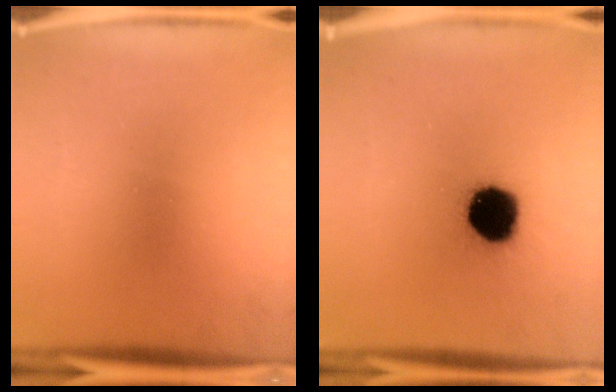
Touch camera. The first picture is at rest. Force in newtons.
{"total": 16.0}